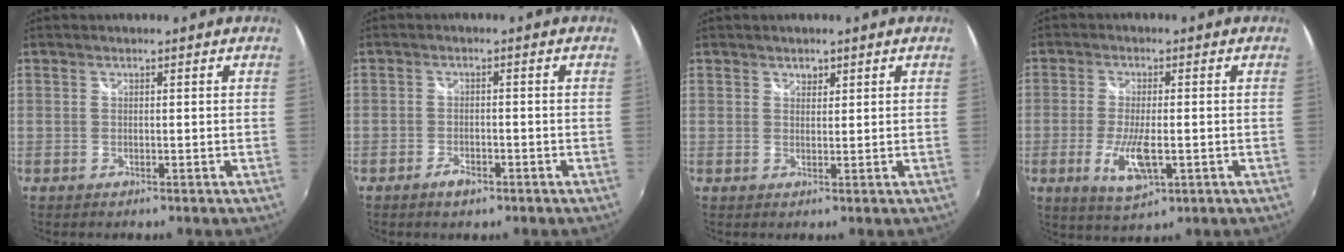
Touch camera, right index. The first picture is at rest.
{"total": 2.9, "force": [-2.0, 1.3, 1.6], "torque": [-0.037, -0.003, -0.038]}
{"total": 1.2, "force": [0.8, 0.9, 0.2], "torque": [0.000, 0.002, 0.012]}
{"total": 7.9, "force": [-2.5, 2.4, 7.1], "torque": [-0.147, -0.017, -0.043]}